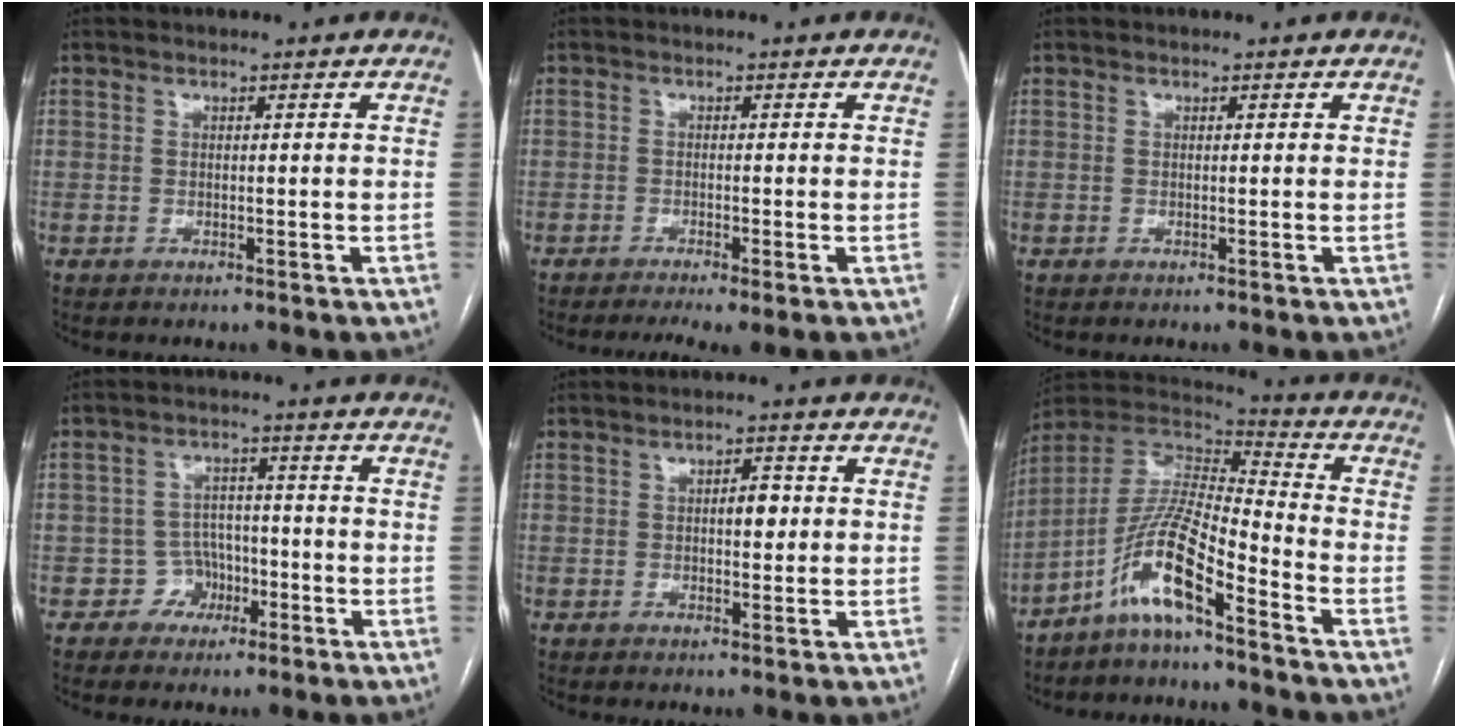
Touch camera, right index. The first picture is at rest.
{"total": 4.6, "force": [-3.1, 0.2, 3.4], "torque": [-0.051, -0.008, -0.048]}
{"total": 0.0}
{"total": 4.7, "force": [-2.1, 4.2, 0.3], "torque": [0.008, 0.019, -0.030]}
{"total": 2.9, "force": [0.3, 1.3, 2.6], "torque": [-0.038, 0.006, 0.005]}
{"total": 11.5, "force": [-7.2, 1.6, 8.8], "torque": [-0.179, 0.014, -0.138]}